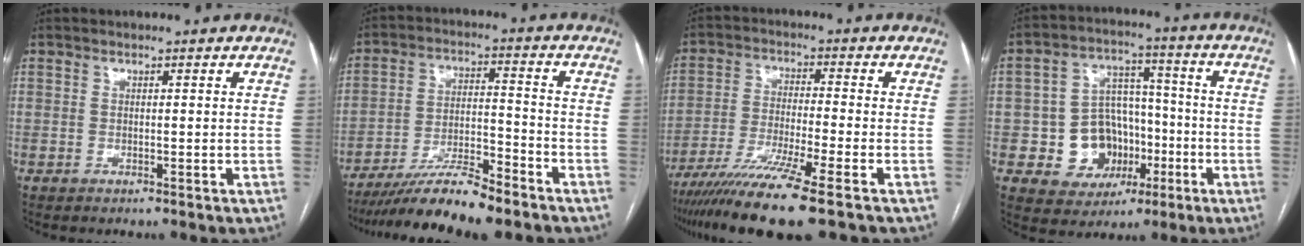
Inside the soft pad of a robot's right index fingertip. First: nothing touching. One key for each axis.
{"total": 11.2, "fx": -9.4, "fy": 0.8, "fz": 6.1, "tx": -0.101, "ty": -0.008, "tz": -0.165}
{"total": 11.9, "fx": -8.5, "fy": -1.4, "fz": 8.2, "tx": -0.149, "ty": -0.034, "tz": -0.145}
{"total": 11.0, "fx": -2.9, "fy": 9.4, "fz": 5.0, "tx": -0.079, "ty": 0.031, "tz": -0.031}